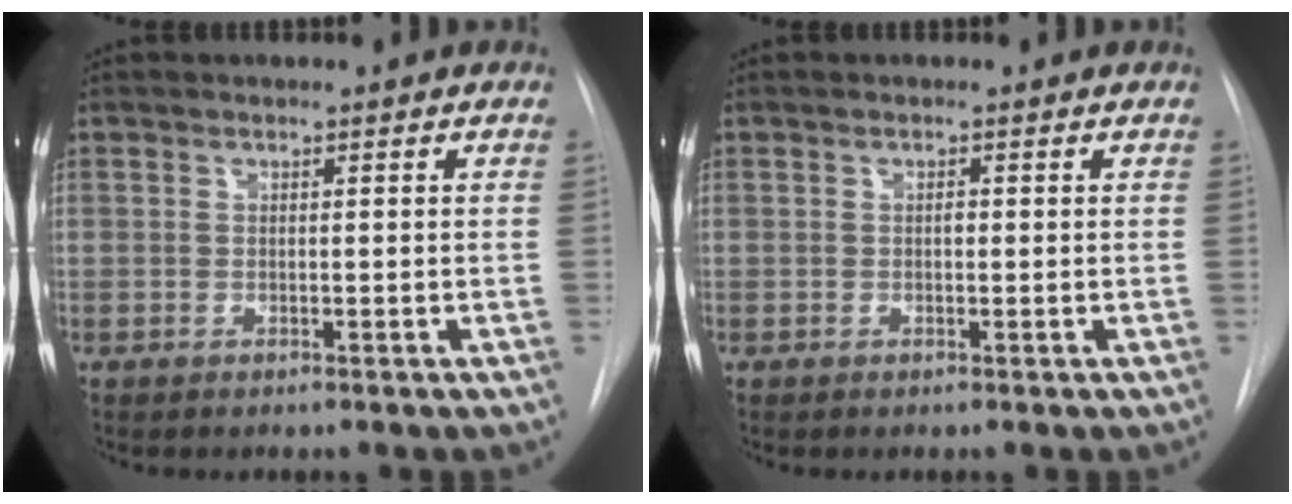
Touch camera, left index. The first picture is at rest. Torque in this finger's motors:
{"motor_torque": [0.01, 0.00, 0.00, 0.00]}